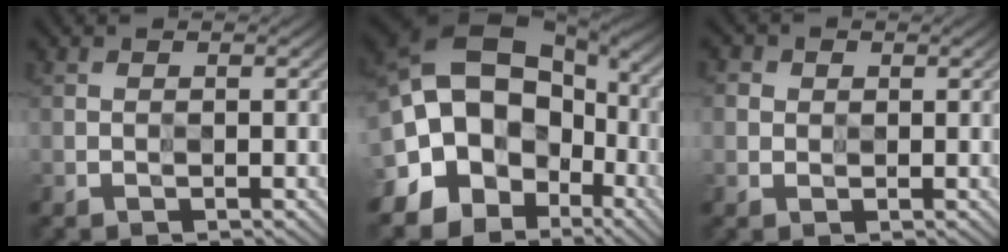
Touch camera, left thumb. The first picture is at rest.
{"total": 18.5, "force": [-2.7, 15.4, 9.8], "torque": [-0.173, 0.026, -0.076]}
{"total": 2.5, "force": [1.0, 2.2, 0.4], "torque": [-0.016, 0.002, 0.016]}